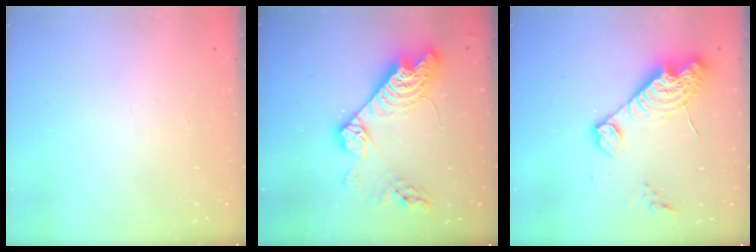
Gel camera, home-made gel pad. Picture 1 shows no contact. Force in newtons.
{"total": 17.4, "press": 17.3, "slide": 1.3}
{"total": 14.5, "press": 14.5, "slide": 1.1}